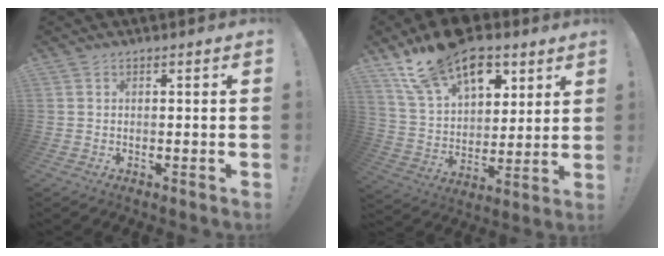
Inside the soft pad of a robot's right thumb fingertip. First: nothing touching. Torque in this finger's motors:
{"motor_torque": [0.64, 4.36, 1.57, 1.04, 0.17]}